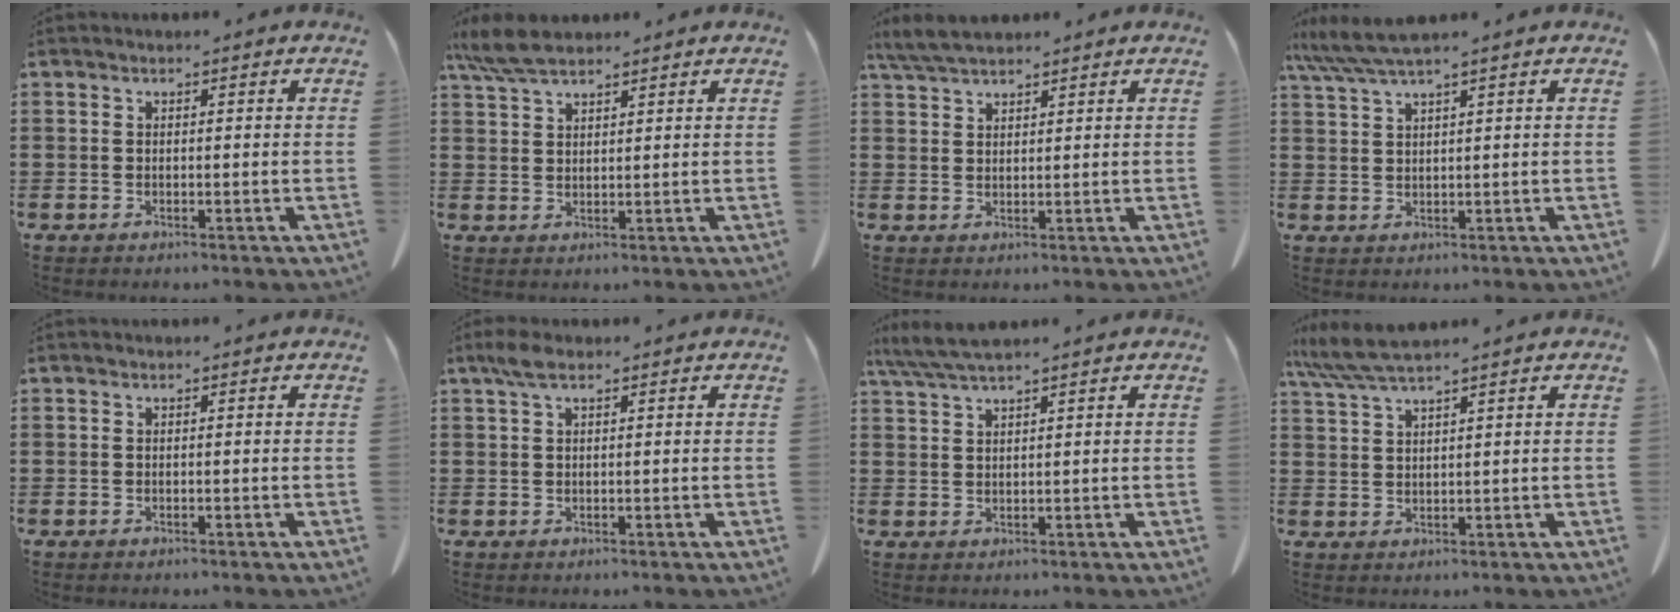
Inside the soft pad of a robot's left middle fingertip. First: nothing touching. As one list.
[{"total": 5.4, "force": [4.3, 1.2, 3.1], "torque": [-0.071, -0.004, 0.082]}, {"total": 4.3, "force": [3.7, 0.7, 2.1], "torque": [-0.052, -0.005, 0.071]}, {"total": 4.5, "force": [3.5, -0.2, 2.9], "torque": [-0.073, -0.012, 0.063]}, {"total": 0.0}, {"total": 2.6, "force": [1.3, 1.0, 2.1], "torque": [-0.045, 0.003, 0.025]}, {"total": 4.0, "force": [3.2, 0.1, 2.4], "torque": [-0.053, -0.006, 0.062]}, {"total": 5.2, "force": [4.4, 0.0, 2.9], "torque": [-0.068, -0.011, 0.082]}]